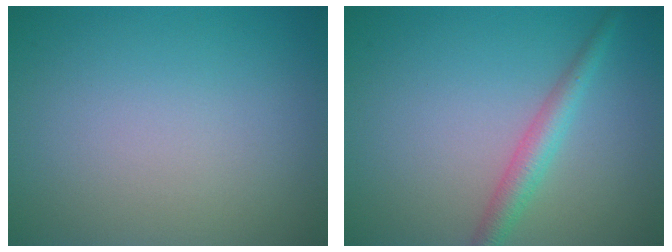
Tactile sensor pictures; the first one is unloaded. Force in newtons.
{"total": 2.6, "press": 2.6, "slide": 0.0}